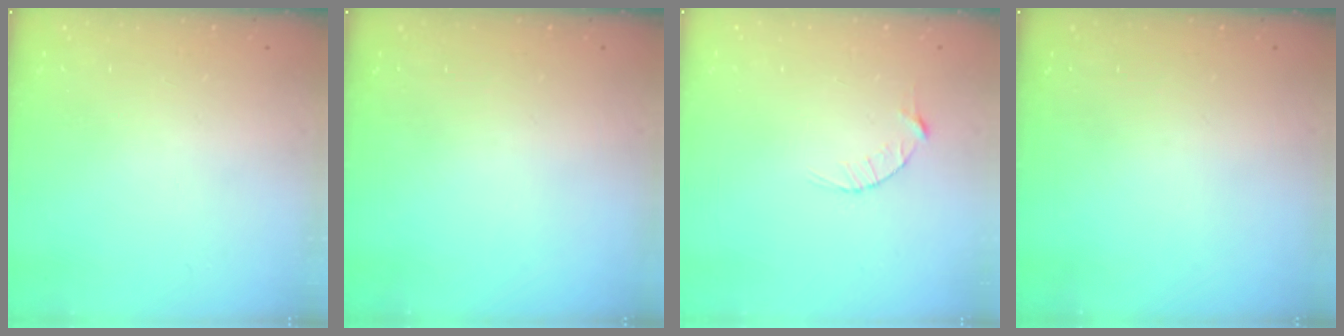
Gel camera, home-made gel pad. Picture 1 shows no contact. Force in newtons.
{"total": 0.0}
{"total": 2.9, "press": 2.9, "slide": 0.4}
{"total": 0.0}